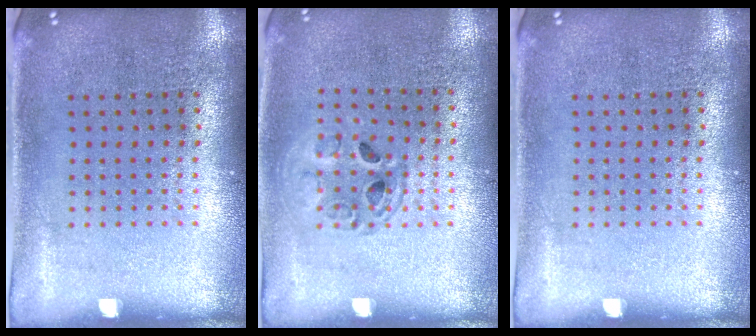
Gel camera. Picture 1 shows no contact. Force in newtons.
{"total": 1.3, "press": 1.3, "slide": 0.4}
{"total": 0.0}